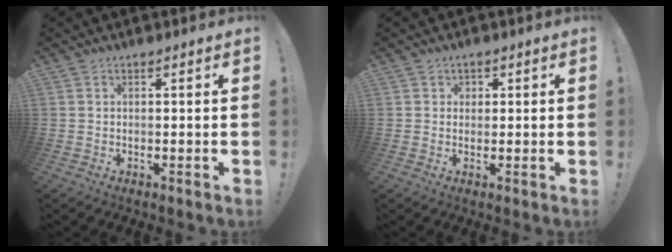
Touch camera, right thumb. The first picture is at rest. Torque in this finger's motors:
{"motor_torque": [0.12, -0.10, -0.31, 0.19, 0.00]}